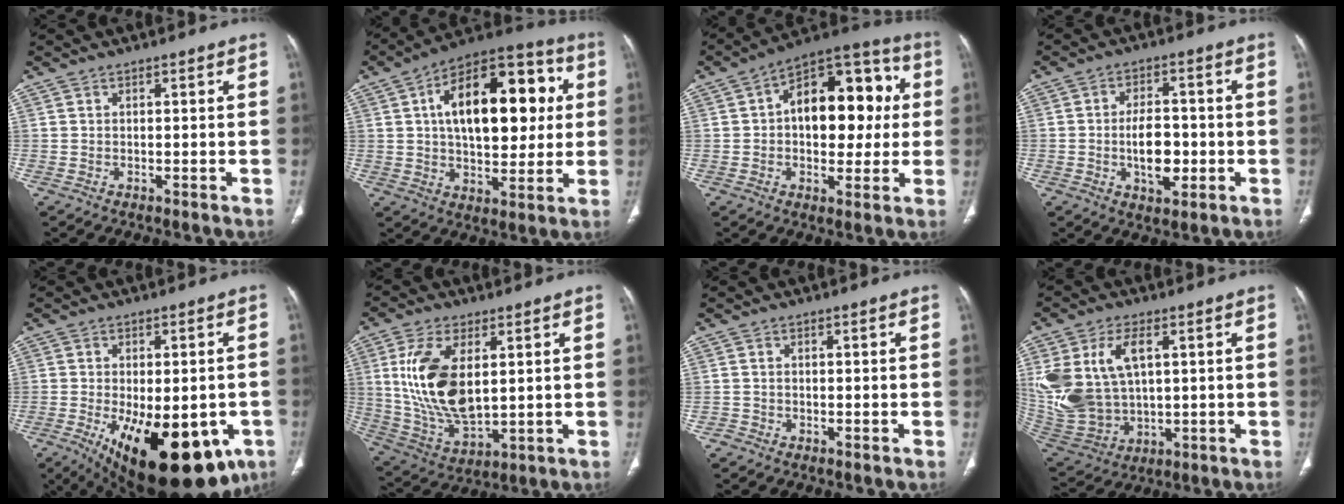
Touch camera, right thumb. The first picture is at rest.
{"total": 23.3, "force": [4.5, 12.5, 19.1], "torque": [-0.252, 0.021, 0.061]}
{"total": 19.2, "force": [2.2, 11.5, 15.2], "torque": [-0.166, 0.035, 0.027]}
{"total": 8.4, "force": [-1.6, 4.7, 6.7], "torque": [-0.094, 0.008, -0.022]}
{"total": 23.6, "force": [-9.6, 11.1, 18.5], "torque": [-0.221, -0.017, -0.116]}
{"total": 16.5, "force": [3.2, 8.5, 13.7], "torque": [-0.269, -0.018, 0.074]}
{"total": 1.1, "force": [-0.7, 0.8, -0.1], "torque": [0.005, 0.004, -0.019]}
{"total": 18.9, "force": [4.4, 11.9, 14.0], "torque": [-0.312, -0.010, 0.104]}